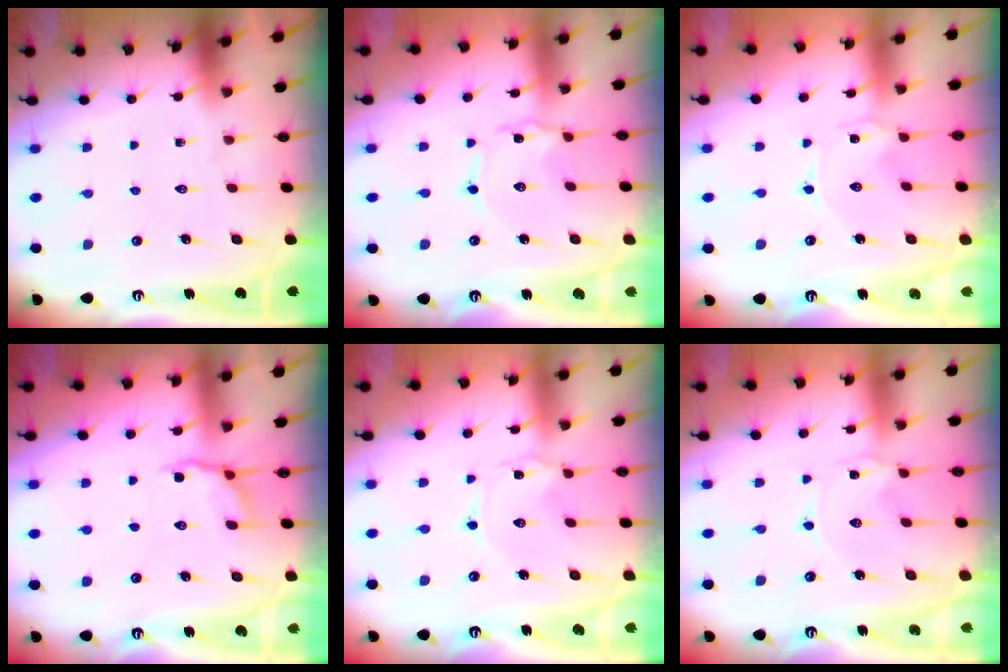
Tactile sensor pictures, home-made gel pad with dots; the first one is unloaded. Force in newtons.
{"total": 1.5, "press": 1.5, "slide": 0.1}
{"total": 0.0}
{"total": 4.6, "press": 4.2, "slide": 1.8}
{"total": 1.5, "press": 1.5, "slide": 0.2}
{"total": 0.0}